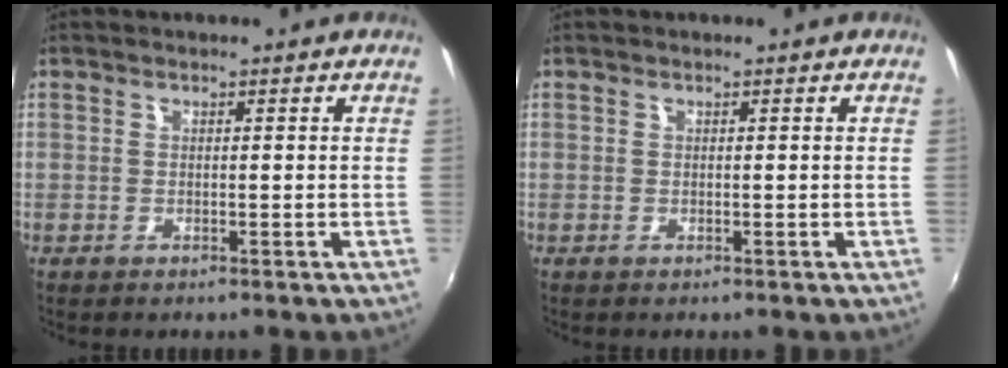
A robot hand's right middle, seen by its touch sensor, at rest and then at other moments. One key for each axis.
{"total": 0.0}